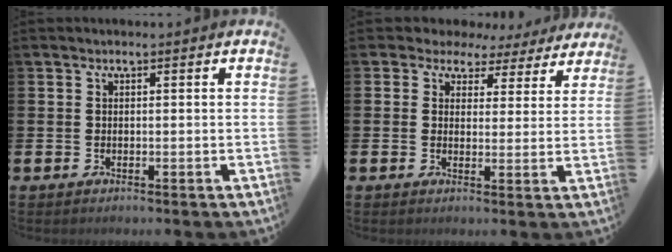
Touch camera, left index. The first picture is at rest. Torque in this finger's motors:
{"motor_torque": [1.10, -1.06, 0.03, -0.02]}